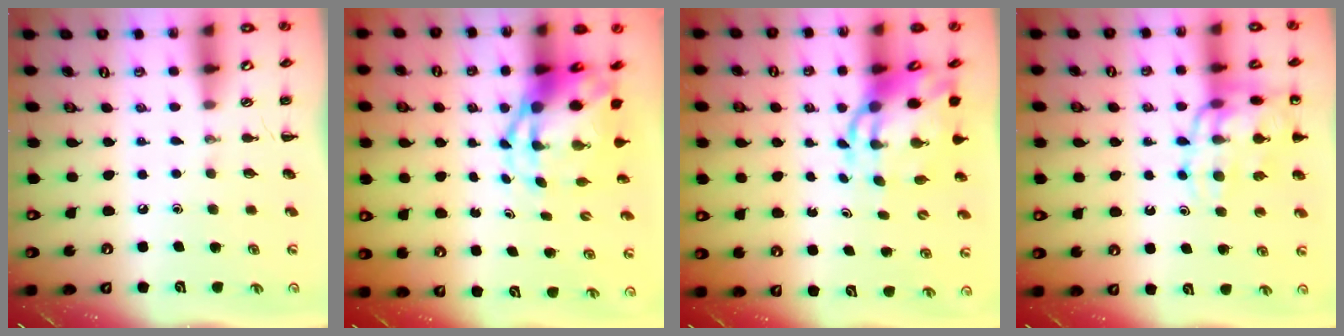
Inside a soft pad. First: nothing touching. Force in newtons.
{"total": 7.2, "press": 6.9, "slide": 2.1}
{"total": 8.2, "press": 8.0, "slide": 1.9}
{"total": 16.1, "press": 15.9, "slide": 3.0}